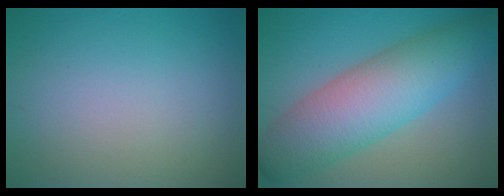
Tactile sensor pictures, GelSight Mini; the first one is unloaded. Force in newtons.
{"total": 9.1, "press": 9.1, "slide": 0.2}